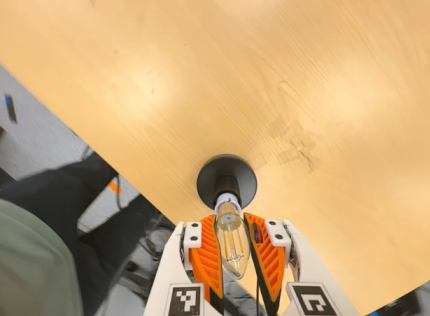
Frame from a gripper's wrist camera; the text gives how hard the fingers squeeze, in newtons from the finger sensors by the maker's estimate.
{"total": 21.4, "left": 21.6, "right": 21.3}